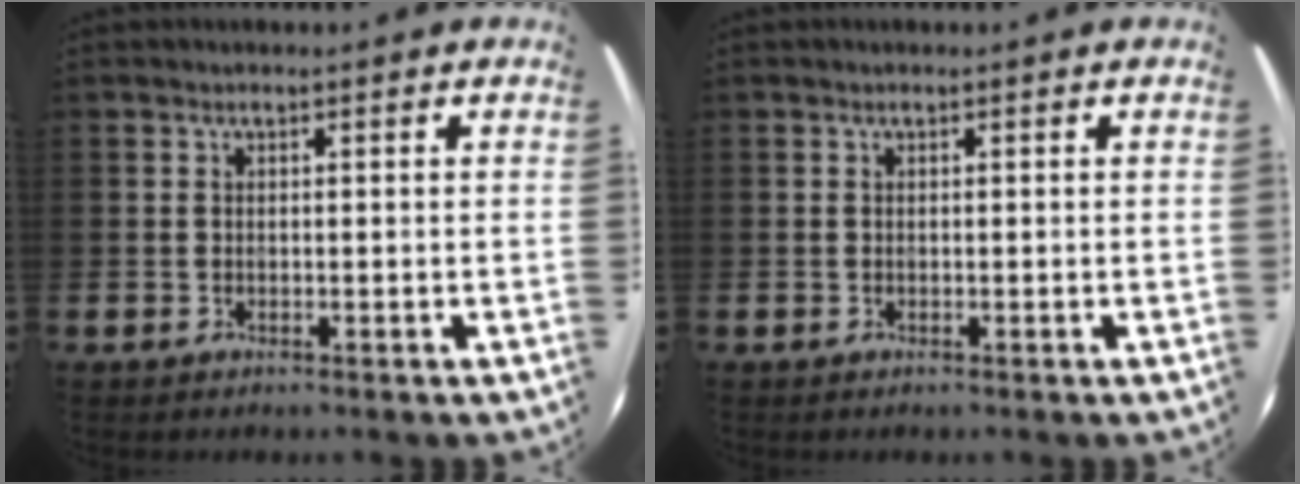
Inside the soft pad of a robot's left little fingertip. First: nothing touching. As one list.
[{"total": 0.0}]